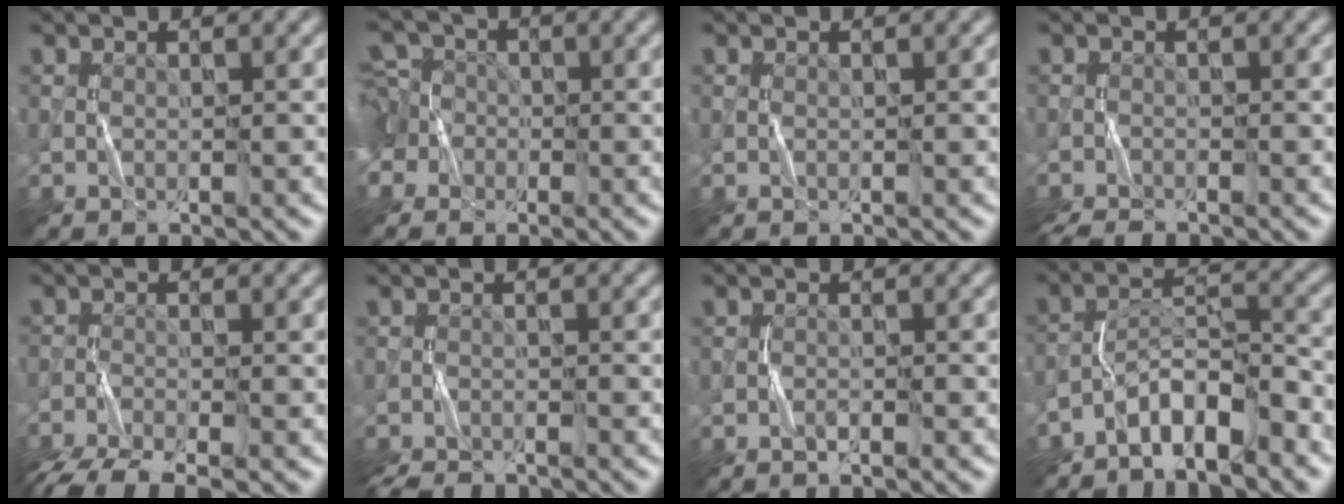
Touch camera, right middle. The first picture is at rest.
{"total": 9.7, "force": [-1.8, 8.5, 4.3], "torque": [-0.102, 0.015, -0.080]}
{"total": 0.0}
{"total": 2.8, "force": [-2.7, 0.3, 0.8], "torque": [-0.026, -0.008, -0.052]}
{"total": 5.1, "force": [-4.2, 1.2, 2.7], "torque": [-0.052, -0.020, -0.087]}
{"total": 3.6, "force": [-3.5, 0.6, 0.7], "torque": [-0.020, -0.012, -0.063]}
{"total": 1.0, "force": [-0.8, 0.0, 0.6], "torque": [-0.014, 0.004, -0.016]}
{"total": 5.7, "force": [-4.6, 1.5, 3.0], "torque": [-0.046, 0.006, -0.085]}